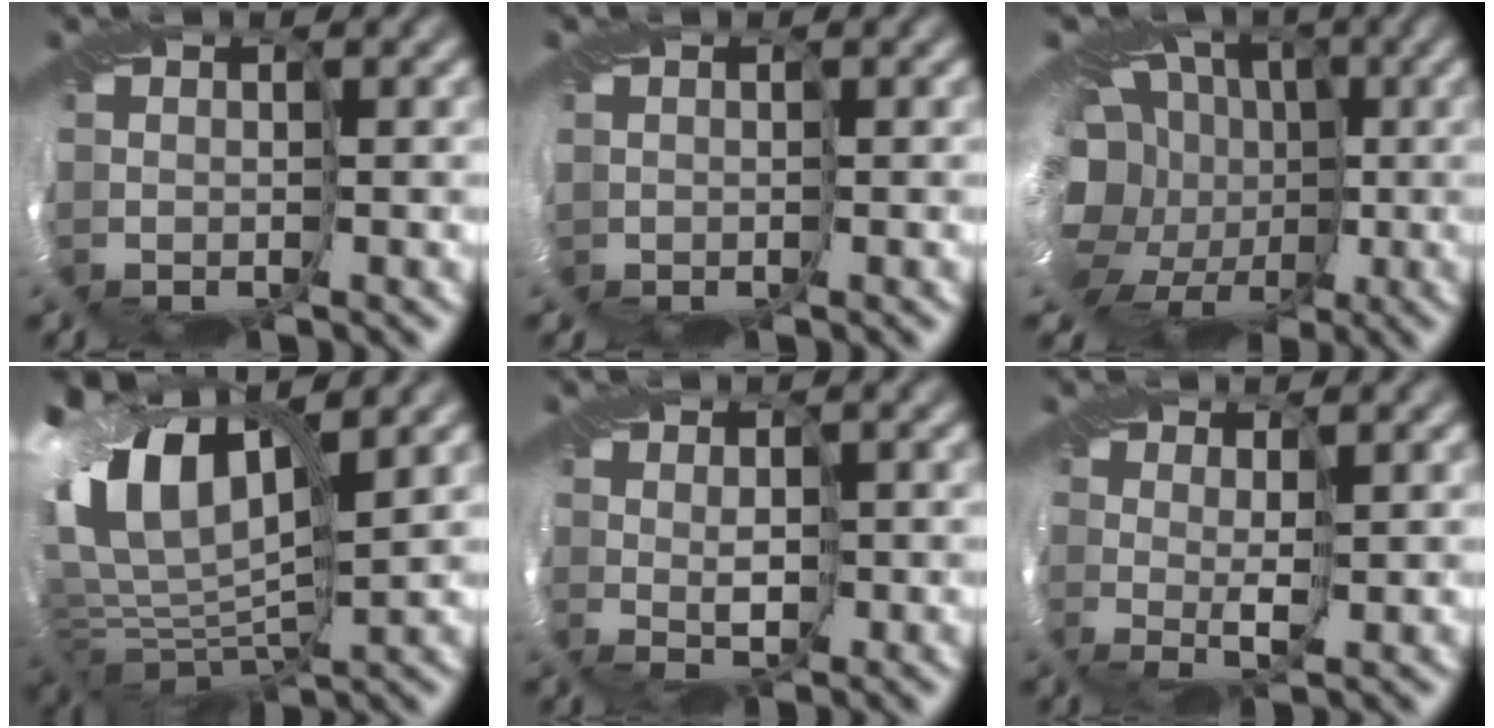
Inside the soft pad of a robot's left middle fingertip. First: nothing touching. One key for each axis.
{"total": 0.8, "fx": -0.4, "fy": 0.6, "fz": 0.3, "tx": -0.007, "ty": -0.004, "tz": -0.010}
{"total": 15.0, "fx": -1.3, "fy": 12.4, "fz": 8.3, "tx": -0.138, "ty": -0.014, "tz": -0.042}
{"total": 11.9, "fx": 3.9, "fy": 6.3, "fz": 9.4, "tx": -0.201, "ty": 0.011, "tz": 0.072}
{"total": 0.7, "fx": 0.2, "fy": 0.1, "fz": 0.6, "tx": -0.009, "ty": -0.001, "tz": 0.004}
{"total": 1.7, "fx": 1.1, "fy": -1.3, "fz": -0.3, "tx": 0.001, "ty": -0.003, "tz": 0.023}